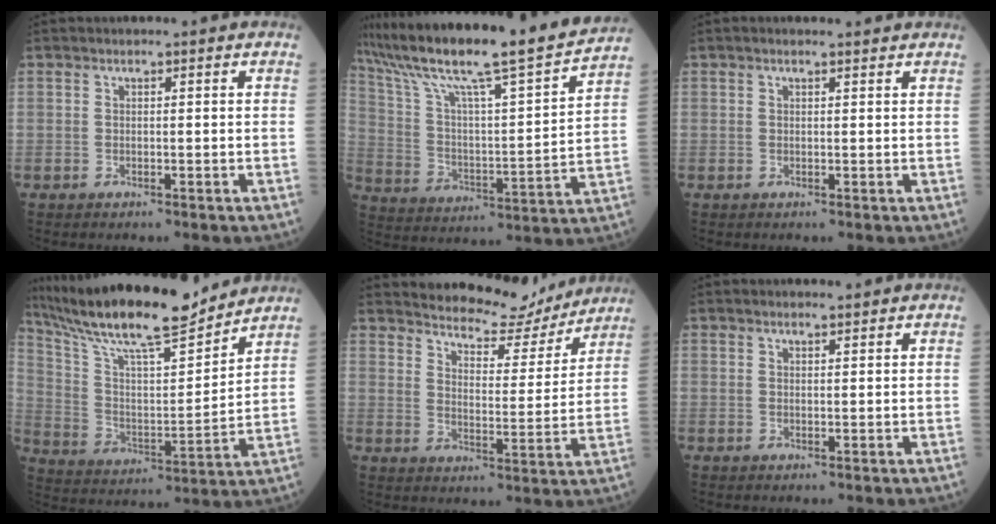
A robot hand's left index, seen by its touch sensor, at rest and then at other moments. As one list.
[{"total": 22.3, "force": [18.8, -0.1, 11.9], "torque": [-0.213, -0.017, 0.297]}, {"total": 0.8, "force": [0.7, 0.0, 0.4], "torque": [-0.010, 0.006, 0.008]}, {"total": 19.5, "force": [16.9, 1.7, 9.6], "torque": [-0.182, 0.002, 0.291]}, {"total": 11.5, "force": [11.0, 2.5, 2.5], "torque": [-0.040, -0.014, 0.150]}, {"total": 0.0}]